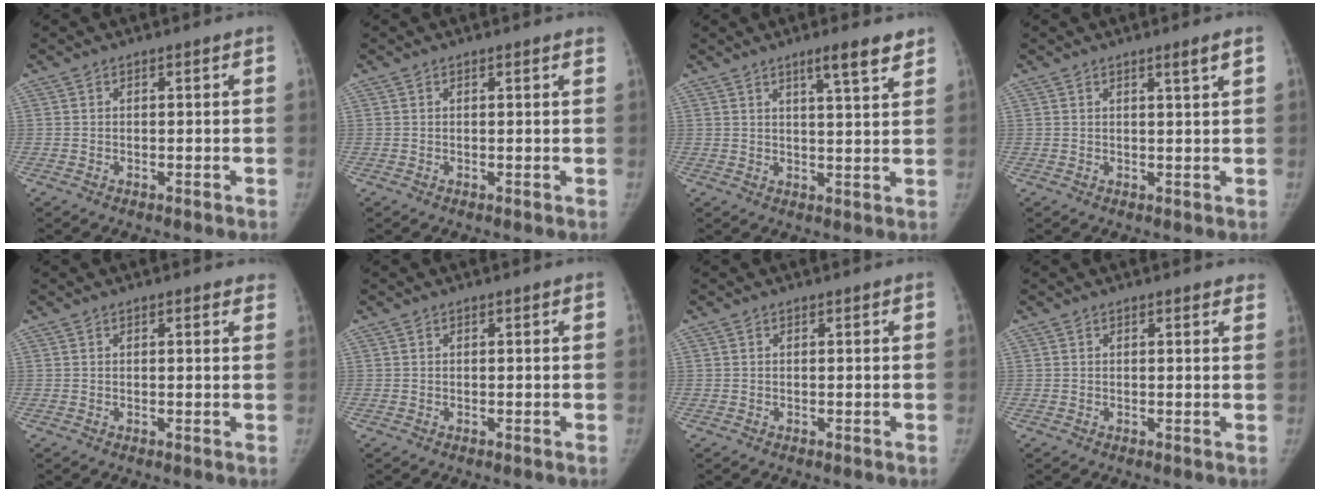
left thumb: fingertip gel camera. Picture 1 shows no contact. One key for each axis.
{"total": 0.9, "fx": 0.8, "fy": 0.2, "fz": 0.4, "tx": -0.005, "ty": 0.000, "tz": 0.005}
{"total": 6.2, "fx": 4.3, "fy": 0.8, "fz": 4.5, "tx": -0.059, "ty": -0.028, "tz": 0.062}
{"total": 2.1, "fx": 1.2, "fy": -0.3, "fz": 1.6, "tx": -0.026, "ty": -0.012, "tz": 0.021}
{"total": 2.0, "fx": 1.4, "fy": 0.8, "fz": 1.2, "tx": 0.003, "ty": 0.002, "tz": 0.013}
{"total": 0.0}
{"total": 0.0}
{"total": 2.0, "fx": 1.6, "fy": 0.6, "fz": 1.0, "tx": 0.004, "ty": 0.001, "tz": 0.014}